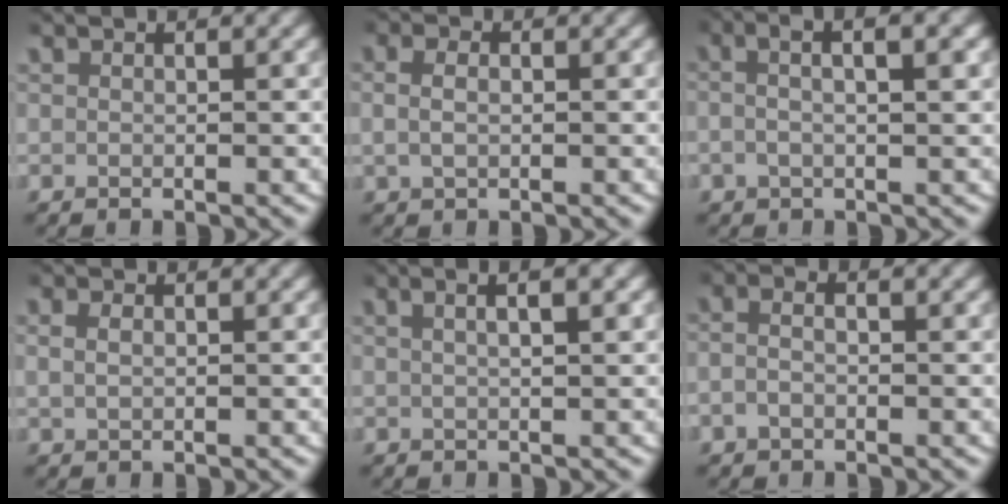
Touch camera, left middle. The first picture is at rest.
{"total": 2.0, "force": [0.1, 1.3, 1.5], "torque": [-0.037, 0.002, 0.003]}
{"total": 3.6, "force": [0.9, 1.0, 3.4], "torque": [-0.057, 0.017, 0.008]}
{"total": 1.2, "force": [0.3, 0.8, 0.8], "torque": [-0.020, 0.001, 0.006]}
{"total": 2.5, "force": [1.1, 0.5, 2.2], "torque": [-0.032, 0.015, 0.014]}
{"total": 1.9, "force": [-0.6, 1.1, 1.4], "torque": [-0.030, 0.000, -0.011]}